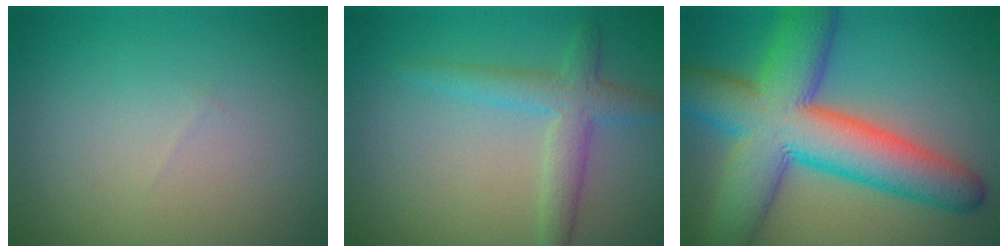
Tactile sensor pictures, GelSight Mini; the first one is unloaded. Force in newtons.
{"total": 3.3, "press": 3.3, "slide": 0.2}
{"total": 11.9, "press": 11.9, "slide": 0.6}